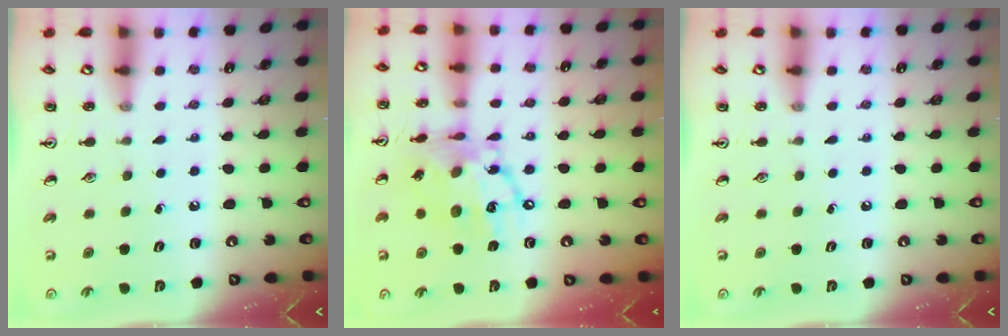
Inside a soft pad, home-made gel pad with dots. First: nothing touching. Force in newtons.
{"total": 16.4, "press": 16.3, "slide": 1.9}
{"total": 0.0}